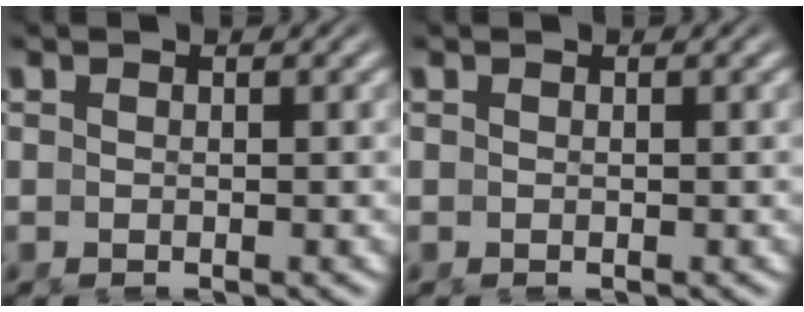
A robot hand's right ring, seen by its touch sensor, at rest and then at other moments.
{"total": 0.0}